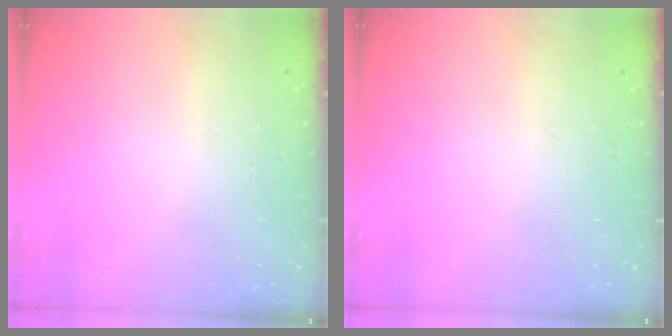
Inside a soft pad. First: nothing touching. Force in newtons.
{"total": 0.0}